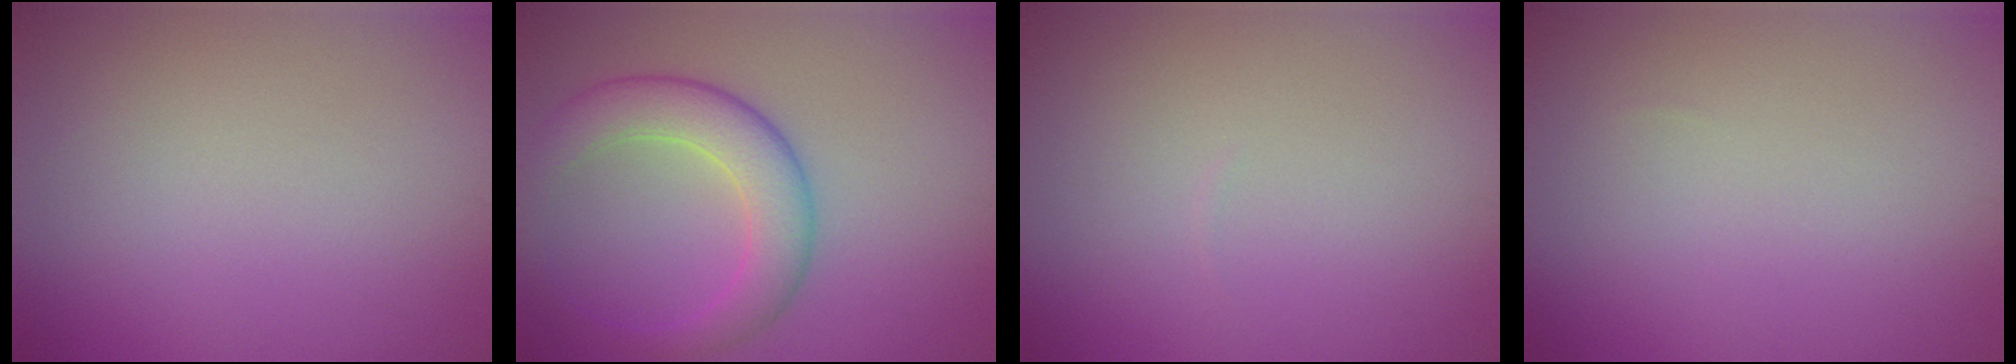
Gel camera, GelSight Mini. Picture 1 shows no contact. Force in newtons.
{"total": 5.1, "press": 5.1, "slide": 0.1}
{"total": 0.0}
{"total": 0.0}